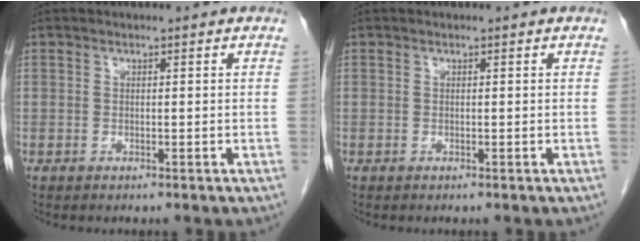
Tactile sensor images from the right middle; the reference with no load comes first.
{"total": 0.0}